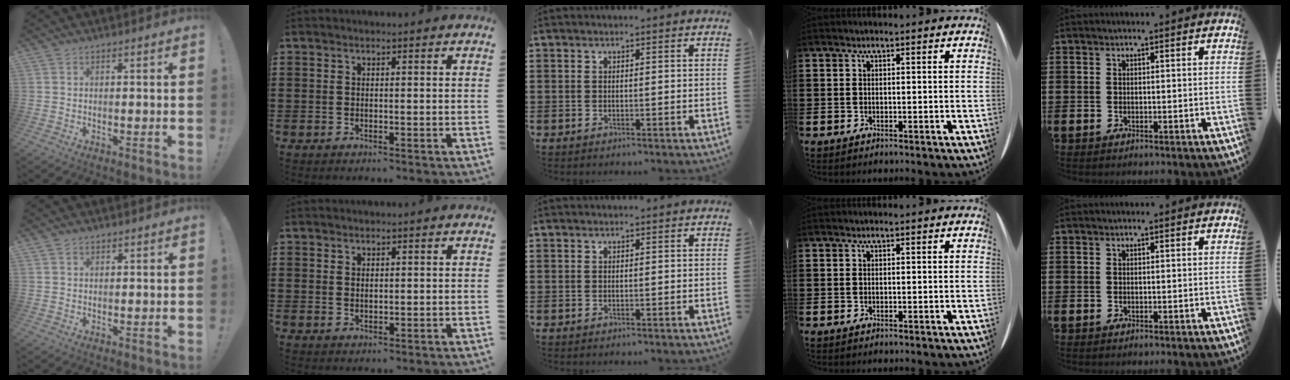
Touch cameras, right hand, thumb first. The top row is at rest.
{"thumb": {"total": 1.2, "force": [0.9, 0.7, 0.3], "torque": [-0.006, -0.001, 0.019]}, "index": {"total": 0.9, "force": [0.7, 0.5, 0.4], "torque": [-0.008, 0.003, 0.013]}}